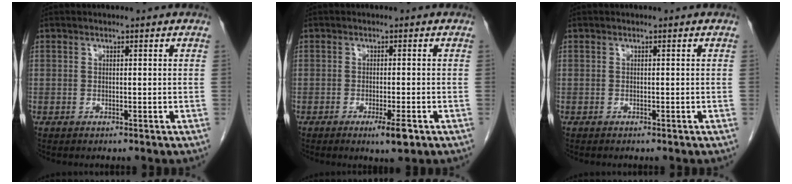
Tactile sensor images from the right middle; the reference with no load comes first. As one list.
[{"total": 3.3, "force": [-1.7, 0.3, 2.8], "torque": [-0.041, -0.006, -0.024]}, {"total": 0.0}]